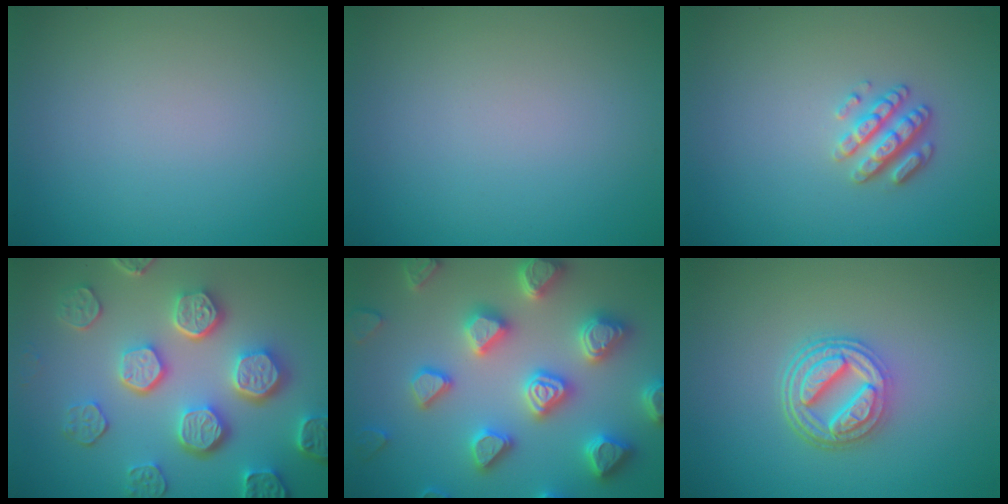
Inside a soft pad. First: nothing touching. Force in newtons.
{"total": 0.0}
{"total": 2.8, "press": 2.5, "slide": 1.0}
{"total": 7.5, "press": 5.9, "slide": 4.6}
{"total": 7.4, "press": 7.2, "slide": 1.7}
{"total": 4.9, "press": 3.7, "slide": 3.3}